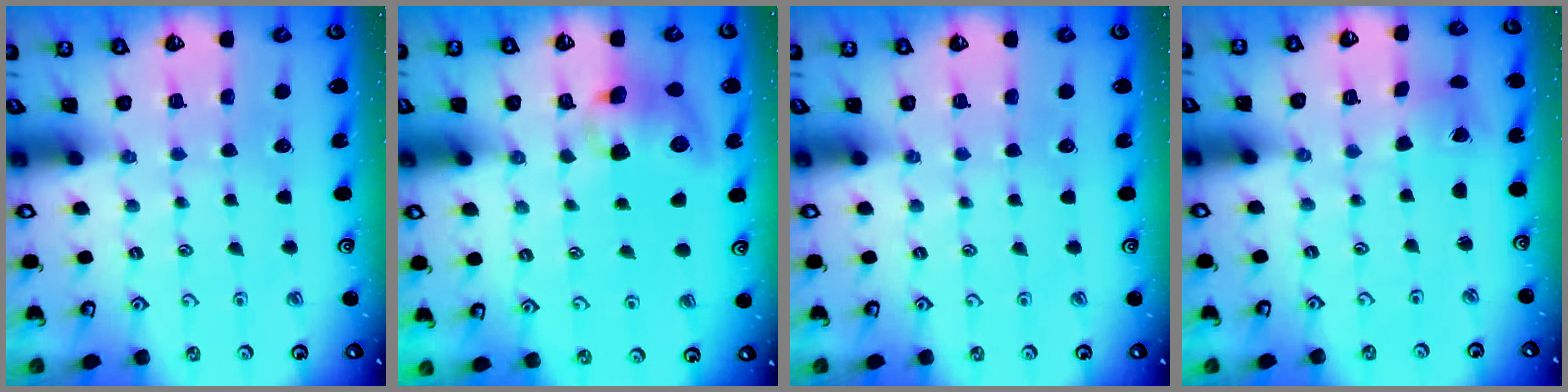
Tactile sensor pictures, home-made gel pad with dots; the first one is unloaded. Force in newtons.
{"total": 9.9, "press": 9.8, "slide": 1.3}
{"total": 0.0}
{"total": 2.0, "press": 2.0, "slide": 0.3}